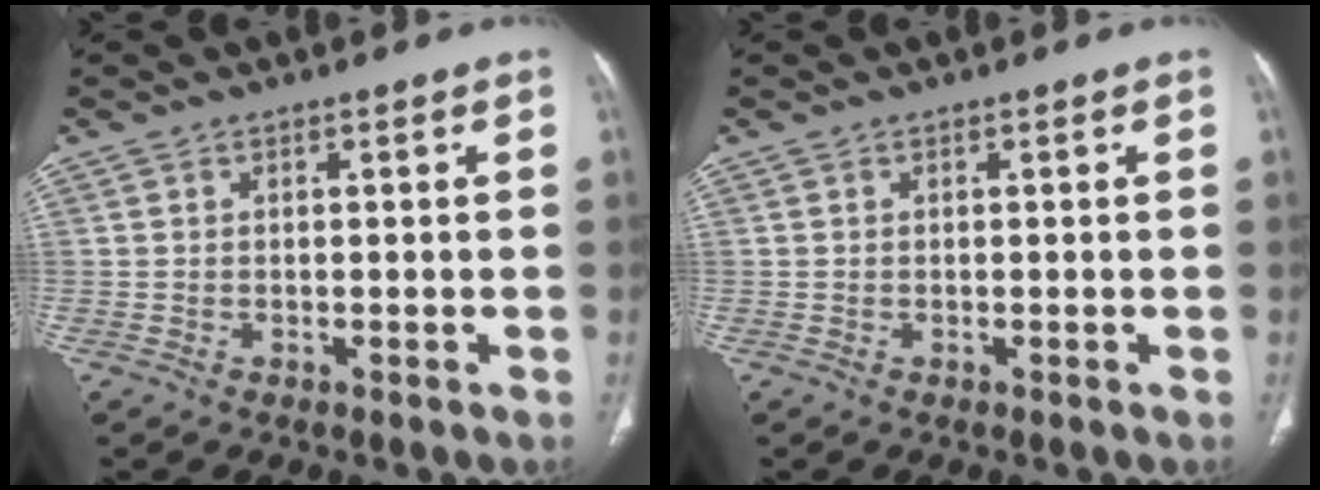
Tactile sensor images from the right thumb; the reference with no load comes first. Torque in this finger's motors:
{"motor_torque": [0.01, 0.01, -0.13, 0.13, 0.03]}